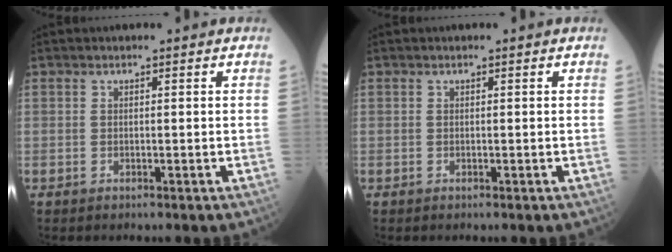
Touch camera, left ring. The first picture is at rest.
{"total": 0.0}